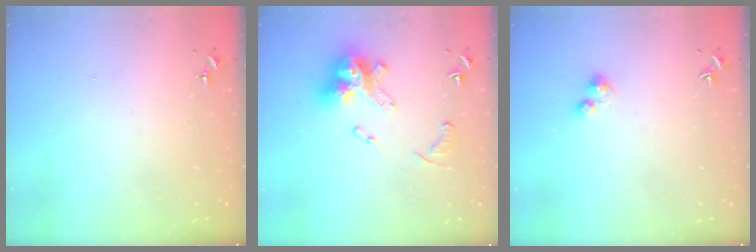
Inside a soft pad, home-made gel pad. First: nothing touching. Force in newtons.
{"total": 15.9, "press": 15.8, "slide": 1.8}
{"total": 2.6, "press": 2.6, "slide": 0.3}